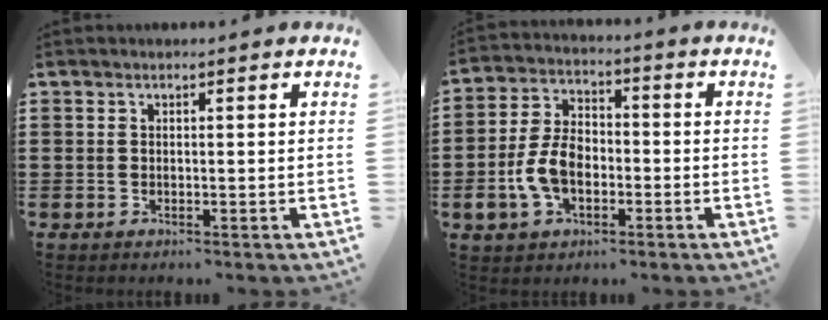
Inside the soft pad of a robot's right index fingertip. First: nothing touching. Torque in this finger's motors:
{"motor_torque": [1.69, 0.45, 0.87, 0.21]}